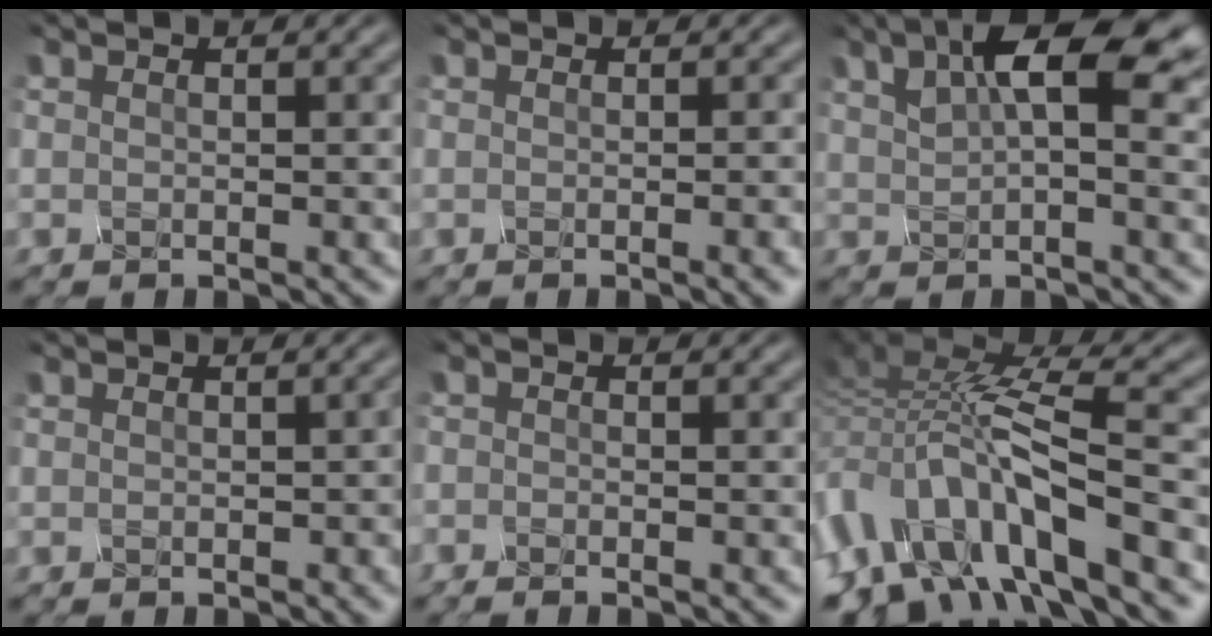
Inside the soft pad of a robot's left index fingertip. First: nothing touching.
{"total": 3.1, "force": [-0.7, 1.3, 2.7], "torque": [-0.012, 0.028, -0.006]}
{"total": 8.8, "force": [3.4, 3.3, 7.4], "torque": [-0.139, 0.021, 0.073]}
{"total": 0.6, "force": [-0.4, -0.2, 0.3], "torque": [-0.012, 0.007, 0.013]}
{"total": 1.8, "force": [-1.7, -0.4, -0.4], "torque": [-0.004, -0.010, -0.004]}
{"total": 10.1, "force": [-4.3, 4.0, 8.2], "torque": [-0.171, 0.011, -0.053]}